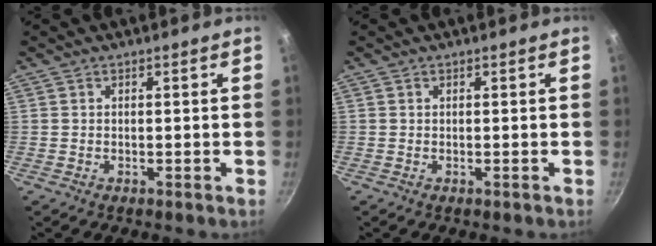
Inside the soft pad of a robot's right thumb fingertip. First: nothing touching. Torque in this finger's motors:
{"motor_torque": [-0.30, -0.04, -0.24, 0.00, 0.03]}